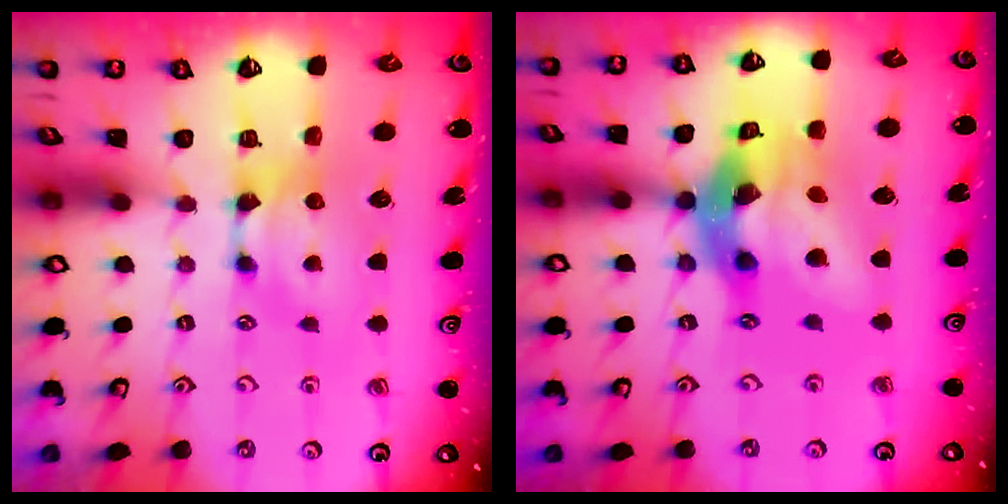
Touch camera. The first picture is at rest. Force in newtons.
{"total": 13.8, "press": 13.5, "slide": 2.9}